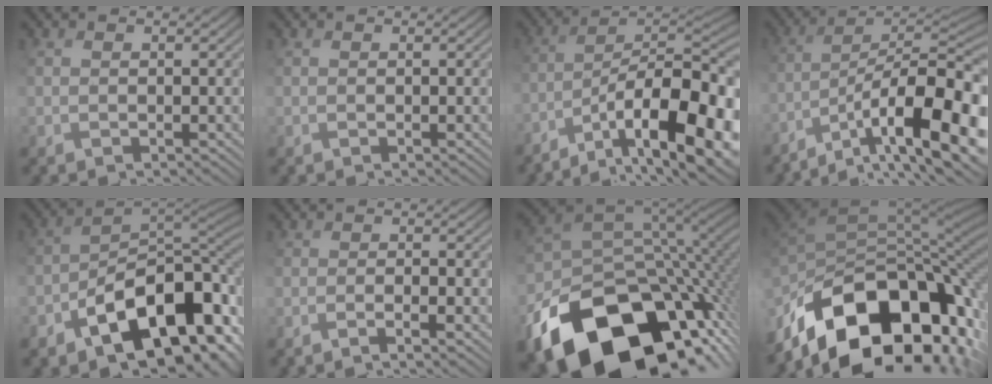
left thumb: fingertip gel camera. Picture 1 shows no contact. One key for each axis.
{"total": 0.0}
{"total": 17.3, "fx": -10.1, "fy": 6.5, "fz": 12.5, "tx": -0.193, "ty": -0.009, "tz": -0.156}
{"total": 16.8, "fx": -9.7, "fy": 5.8, "fz": 12.5, "tx": -0.194, "ty": -0.015, "tz": -0.147}
{"total": 12.8, "fx": -6.7, "fy": 6.8, "fz": 8.6, "tx": -0.120, "ty": -0.014, "tz": -0.117}
{"total": 3.0, "fx": -2.2, "fy": 0.4, "fz": 2.1, "tx": -0.029, "ty": 0.009, "tz": -0.047}
{"total": 20.0, "fx": -9.8, "fy": 13.2, "fz": 11.5, "tx": -0.272, "ty": -0.058, "tz": -0.123}
{"total": 16.9, "fx": -9.5, "fy": 9.3, "fz": 10.5, "tx": -0.196, "ty": -0.020, "tz": -0.150}